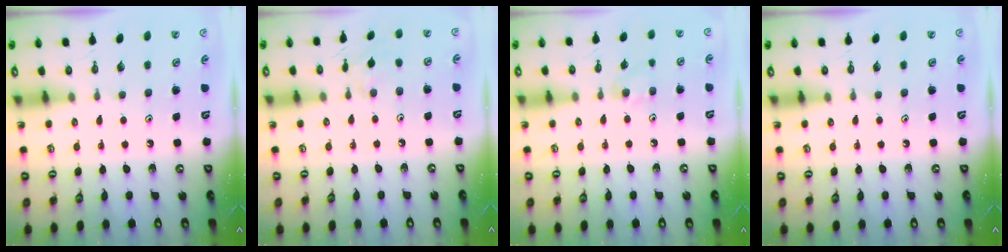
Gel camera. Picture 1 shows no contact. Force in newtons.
{"total": 1.5, "press": 1.4, "slide": 0.5}
{"total": 4.4, "press": 4.4, "slide": 0.6}
{"total": 0.0}